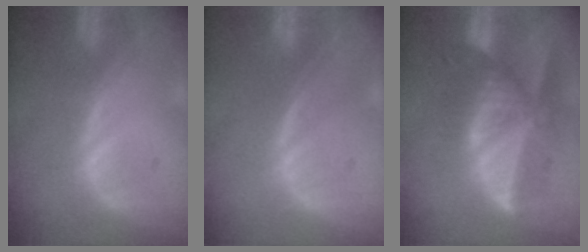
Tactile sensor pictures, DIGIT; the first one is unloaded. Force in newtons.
{"total": 0.0}
{"total": 9.2, "press": 8.3, "slide": 4.0}